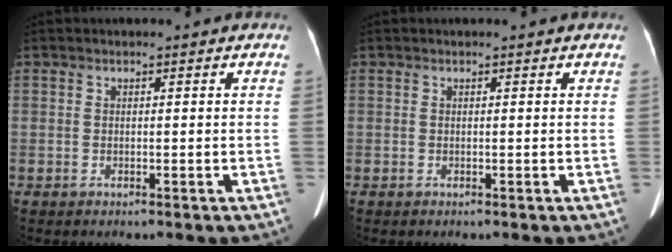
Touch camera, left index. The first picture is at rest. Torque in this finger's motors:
{"motor_torque": [-0.13, 0.11, -0.01, 0.01]}